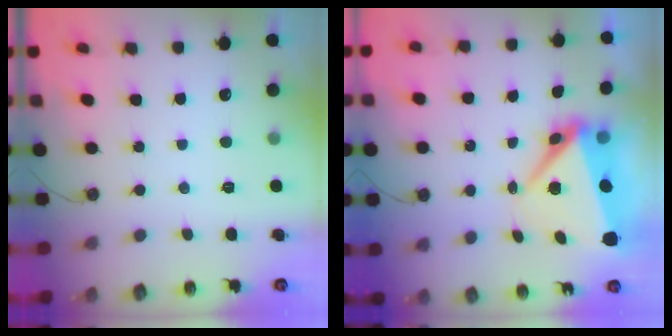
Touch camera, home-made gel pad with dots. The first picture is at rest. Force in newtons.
{"total": 9.9, "press": 9.7, "slide": 1.8}